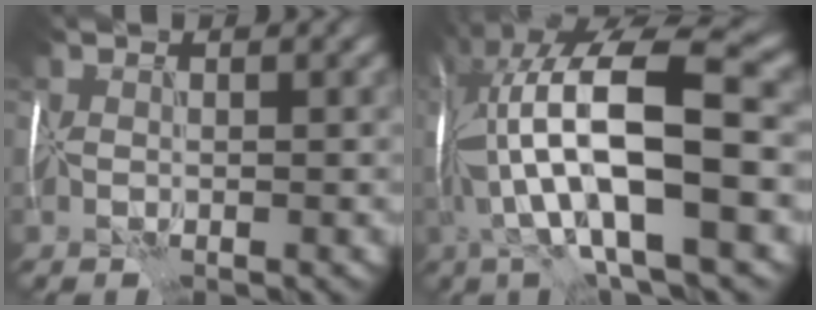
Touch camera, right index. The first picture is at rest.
{"total": 16.3, "force": [-0.5, 5.2, 15.4], "torque": [-0.301, 0.017, 0.002]}